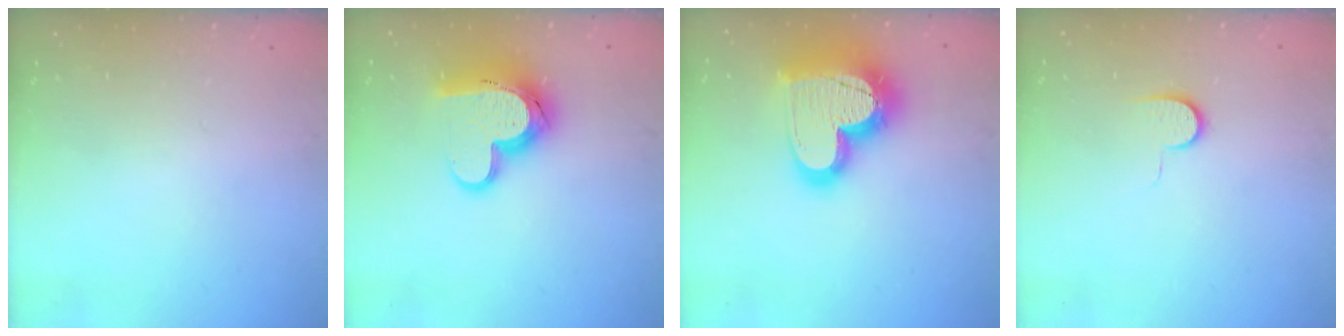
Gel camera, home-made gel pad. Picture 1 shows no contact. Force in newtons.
{"total": 14.8, "press": 14.7, "slide": 1.3}
{"total": 24.6, "press": 24.5, "slide": 1.8}
{"total": 7.3, "press": 7.3, "slide": 0.8}